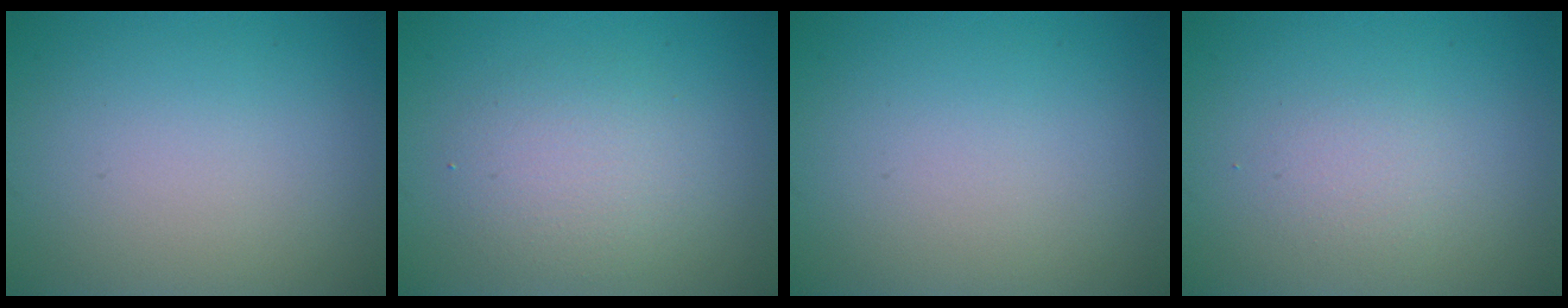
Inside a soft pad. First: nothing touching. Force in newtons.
{"total": 3.1, "press": 3.1, "slide": 0.1}
{"total": 0.0}
{"total": 1.4, "press": 1.3, "slide": 0.1}